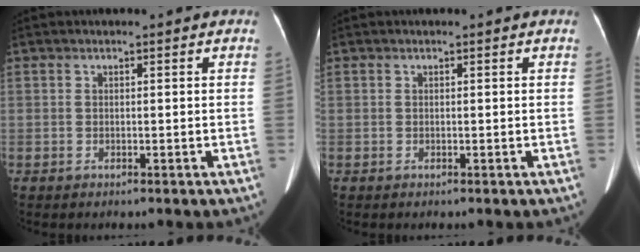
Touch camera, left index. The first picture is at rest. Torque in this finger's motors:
{"motor_torque": [-0.04, -0.10, -0.02, -0.01]}